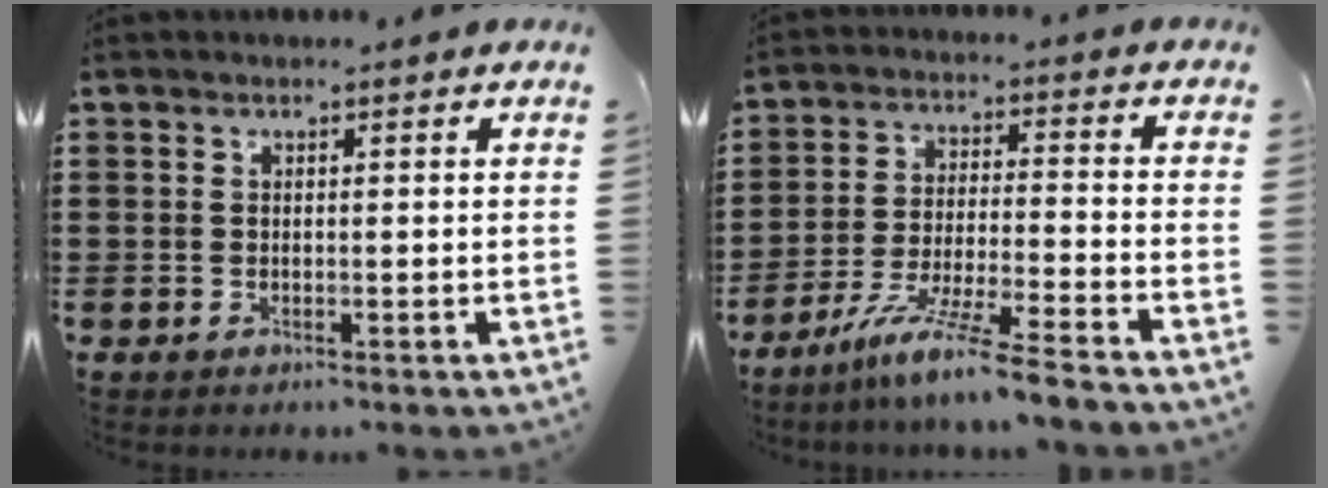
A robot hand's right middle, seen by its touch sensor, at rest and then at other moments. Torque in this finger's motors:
{"motor_torque": [1.34, -0.80, 0.57, 0.20]}